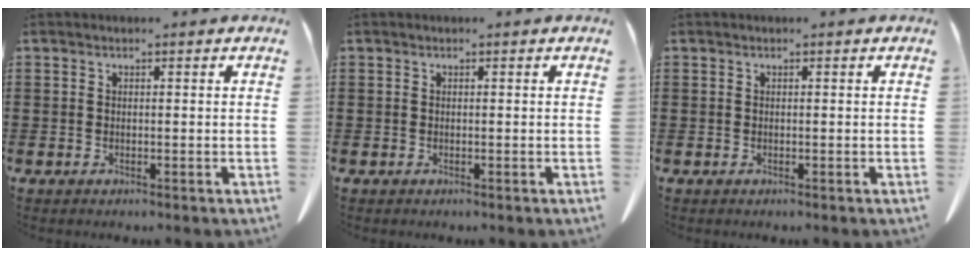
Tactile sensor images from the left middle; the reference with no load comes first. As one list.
[{"total": 0.0}, {"total": 0.0}]